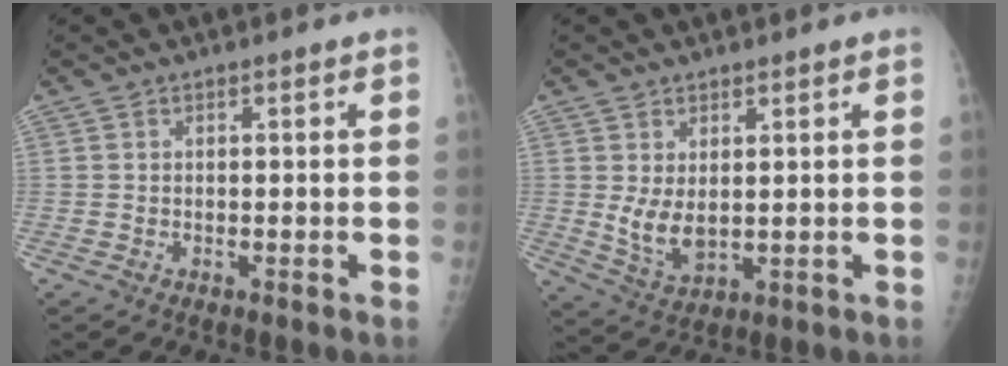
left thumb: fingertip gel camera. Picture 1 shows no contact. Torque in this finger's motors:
{"motor_torque": [0.48, 0.60, 0.63, -0.20, 0.11]}